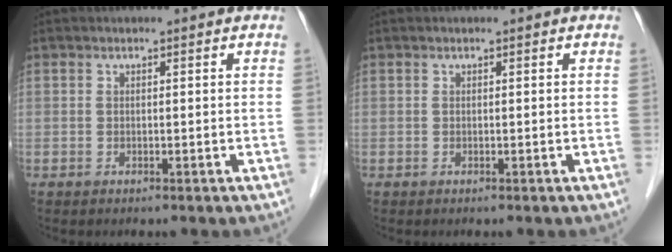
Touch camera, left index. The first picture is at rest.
{"total": 0.0}